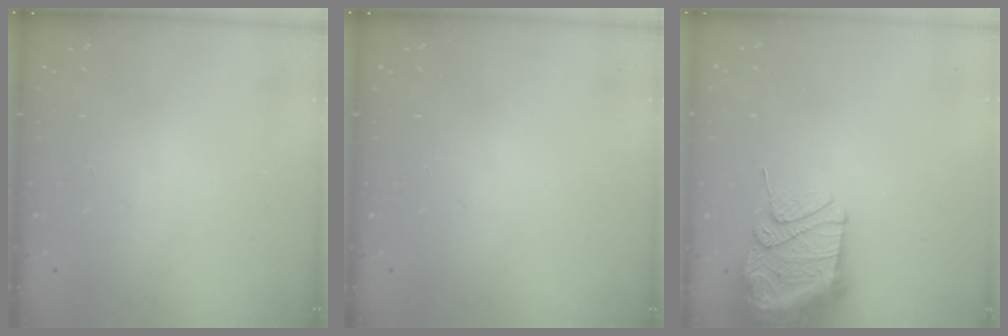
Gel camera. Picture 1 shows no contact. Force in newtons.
{"total": 0.0}
{"total": 13.1, "press": 13.1, "slide": 1.5}